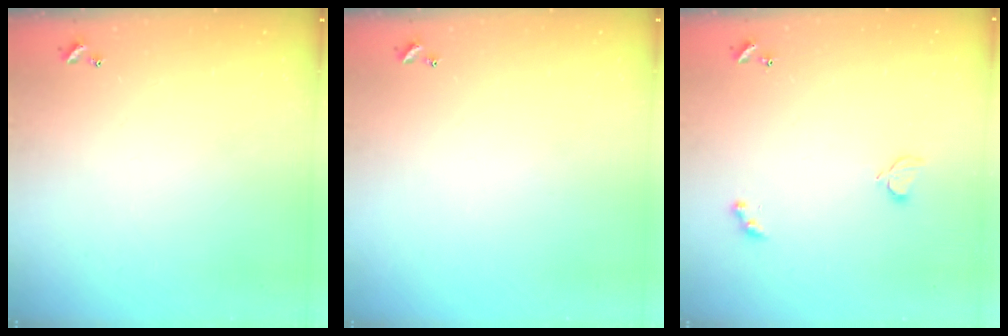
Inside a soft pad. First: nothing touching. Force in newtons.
{"total": 0.0}
{"total": 2.1, "press": 2.1, "slide": 0.5}